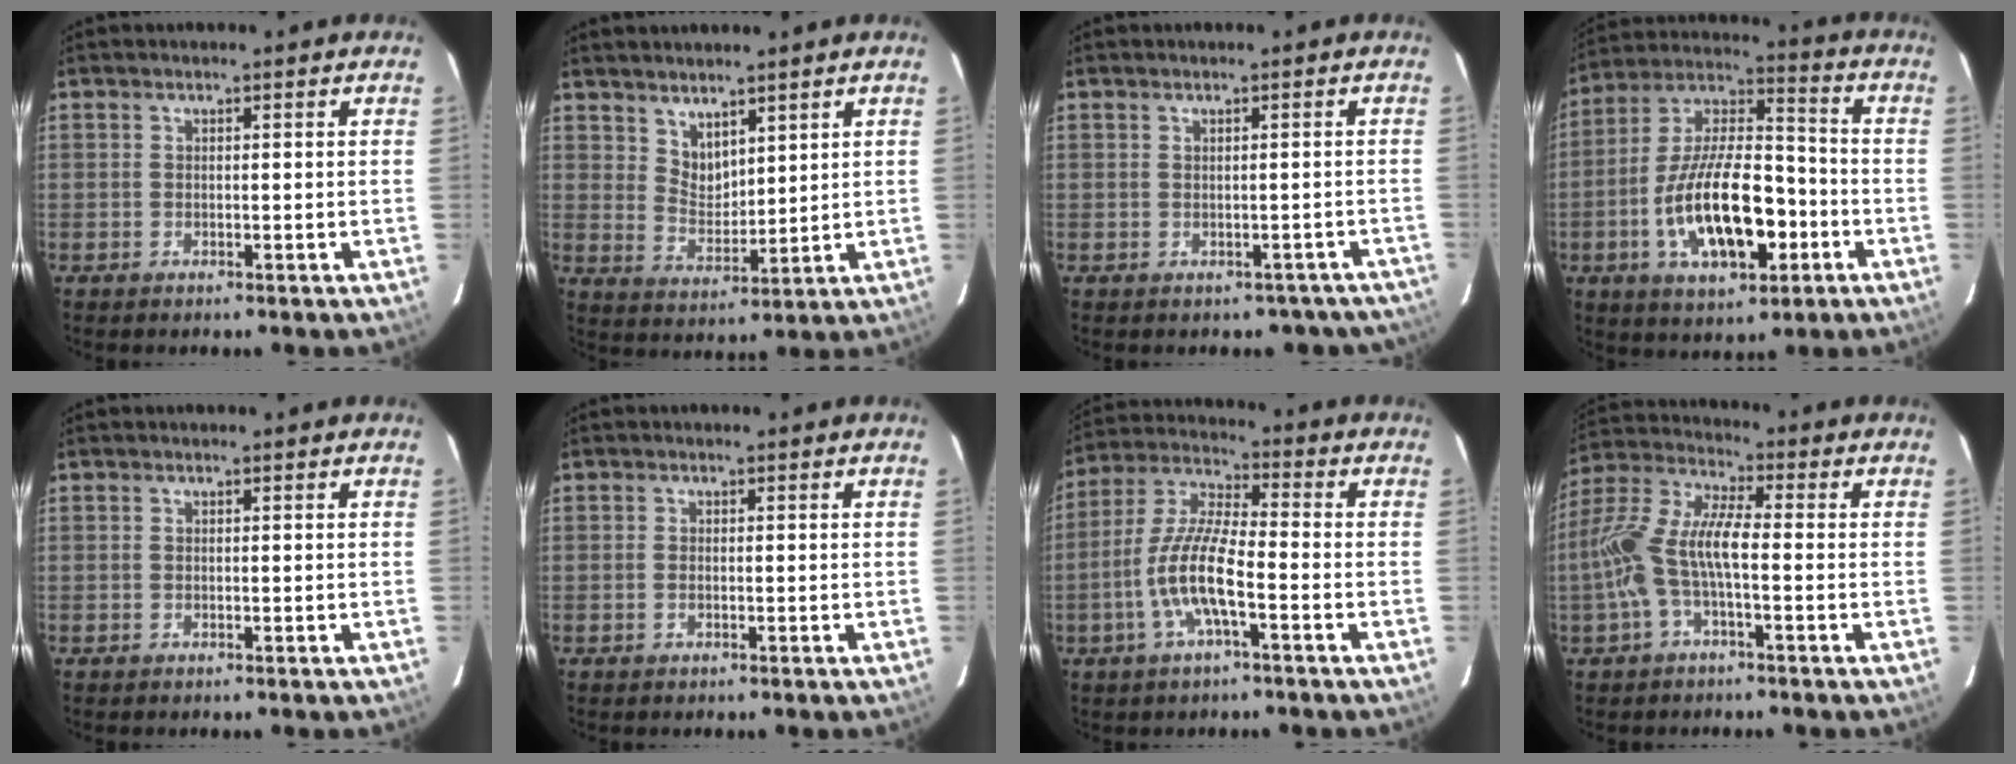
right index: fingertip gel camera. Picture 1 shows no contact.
{"total": 5.8, "force": [4.4, 2.9, 2.5], "torque": [-0.036, -0.004, 0.088]}
{"total": 6.6, "force": [-5.2, 3.8, 1.2], "torque": [0.009, 0.044, -0.032]}
{"total": 19.6, "force": [-6.0, 8.7, 16.5], "torque": [-0.319, 0.005, -0.097]}
{"total": 0.0}
{"total": 0.8, "force": [-0.2, 0.5, 0.6], "torque": [-0.013, 0.000, -0.005]}
{"total": 11.4, "force": [-4.0, 2.4, 10.4], "torque": [-0.222, 0.001, -0.078]}
{"total": 10.9, "force": [-2.5, 3.0, 10.1], "torque": [-0.221, 0.009, -0.049]}